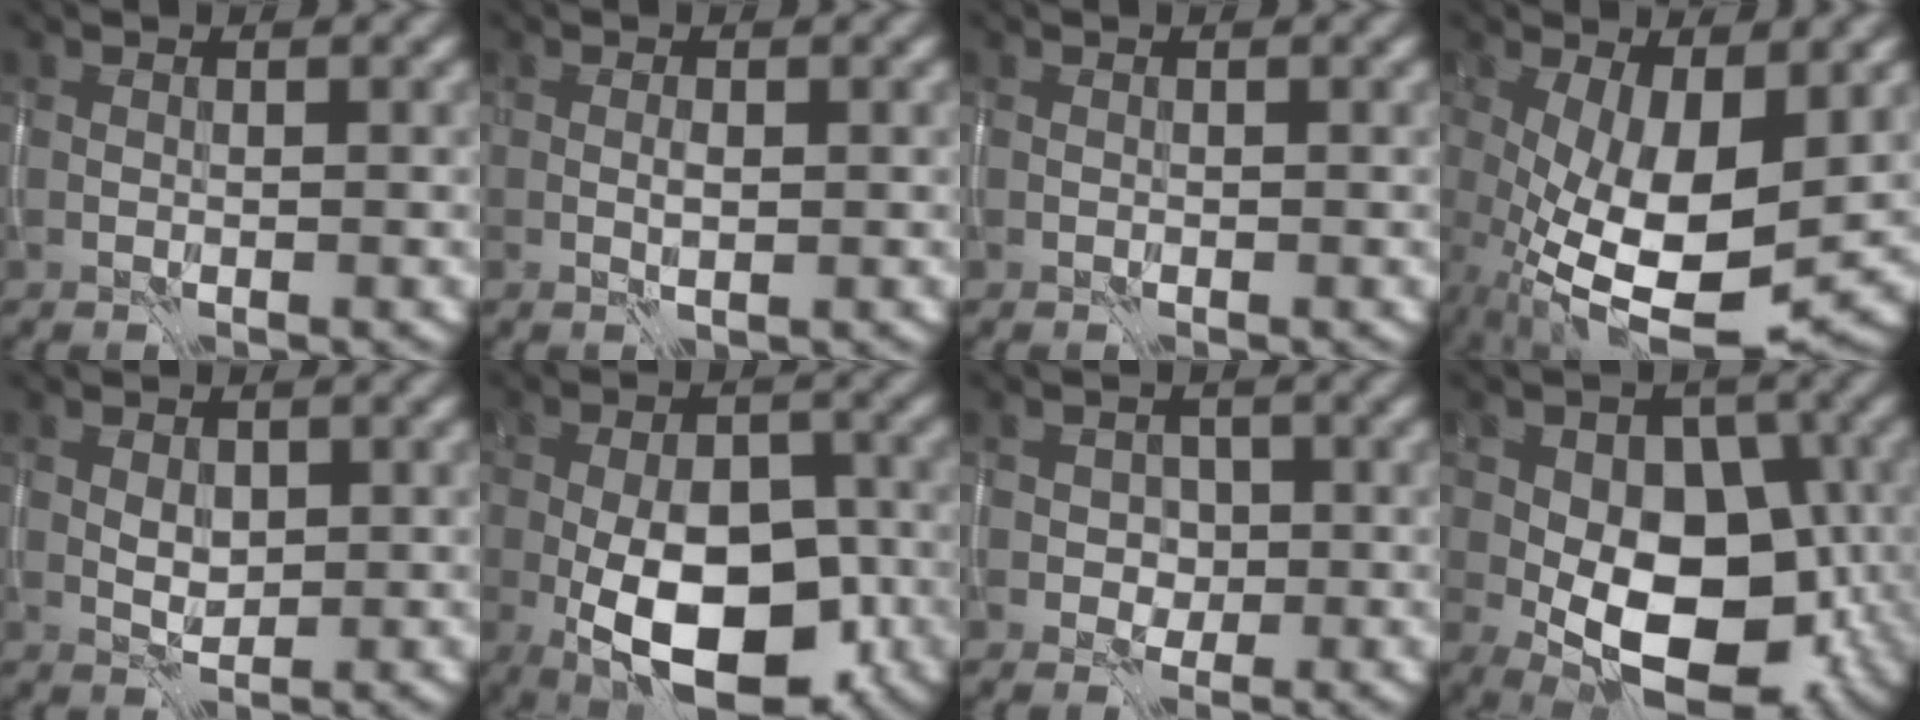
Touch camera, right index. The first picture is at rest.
{"total": 0.9, "force": [-0.1, 0.3, 0.8], "torque": [-0.015, -0.002, 0.000]}
{"total": 0.0}
{"total": 10.9, "force": [-1.0, 4.6, 9.9], "torque": [-0.176, -0.022, -0.009]}
{"total": 1.6, "force": [0.3, 1.1, 1.1], "torque": [-0.020, -0.002, 0.008]}
{"total": 11.4, "force": [-3.7, 5.9, 9.0], "torque": [-0.131, -0.006, -0.063]}
{"total": 1.8, "force": [-0.2, 1.7, 0.6], "torque": [-0.007, -0.003, -0.004]}
{"total": 12.1, "force": [-2.4, 7.7, 9.0], "torque": [-0.109, 0.005, -0.041]}